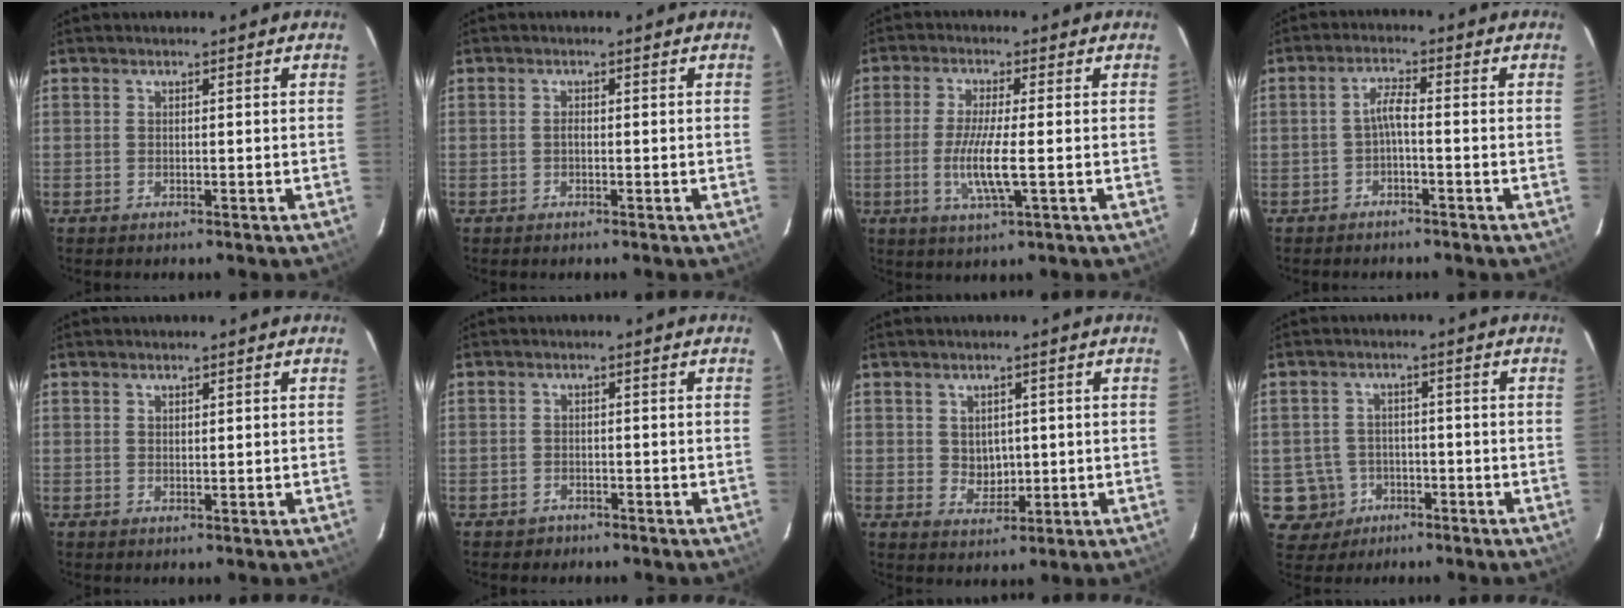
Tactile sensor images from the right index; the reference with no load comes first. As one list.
[{"total": 0.6, "force": [-0.3, 0.3, 0.4], "torque": [-0.006, 0.003, -0.008]}, {"total": 7.5, "force": [-1.4, 0.4, 7.4], "torque": [-0.145, -0.011, -0.029]}, {"total": 2.5, "force": [-1.1, 0.2, 2.3], "torque": [-0.049, 0.009, -0.021]}, {"total": 0.7, "force": [0.6, 0.4, 0.3], "torque": [-0.003, 0.001, 0.010]}, {"total": 2.3, "force": [-1.6, 1.7, 0.1], "torque": [-0.008, 0.004, -0.023]}, {"total": 3.8, "force": [0.7, 3.3, 1.8], "torque": [-0.027, 0.004, 0.020]}, {"total": 6.5, "force": [-2.4, 6.0, 0.4], "torque": [-0.029, 0.021, -0.031]}]